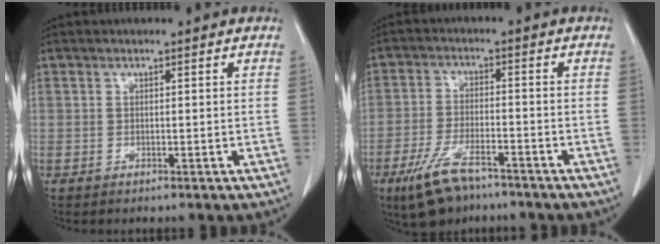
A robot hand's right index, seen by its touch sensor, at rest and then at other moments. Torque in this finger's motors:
{"motor_torque": [0.70, -0.57, 0.19, 0.08]}